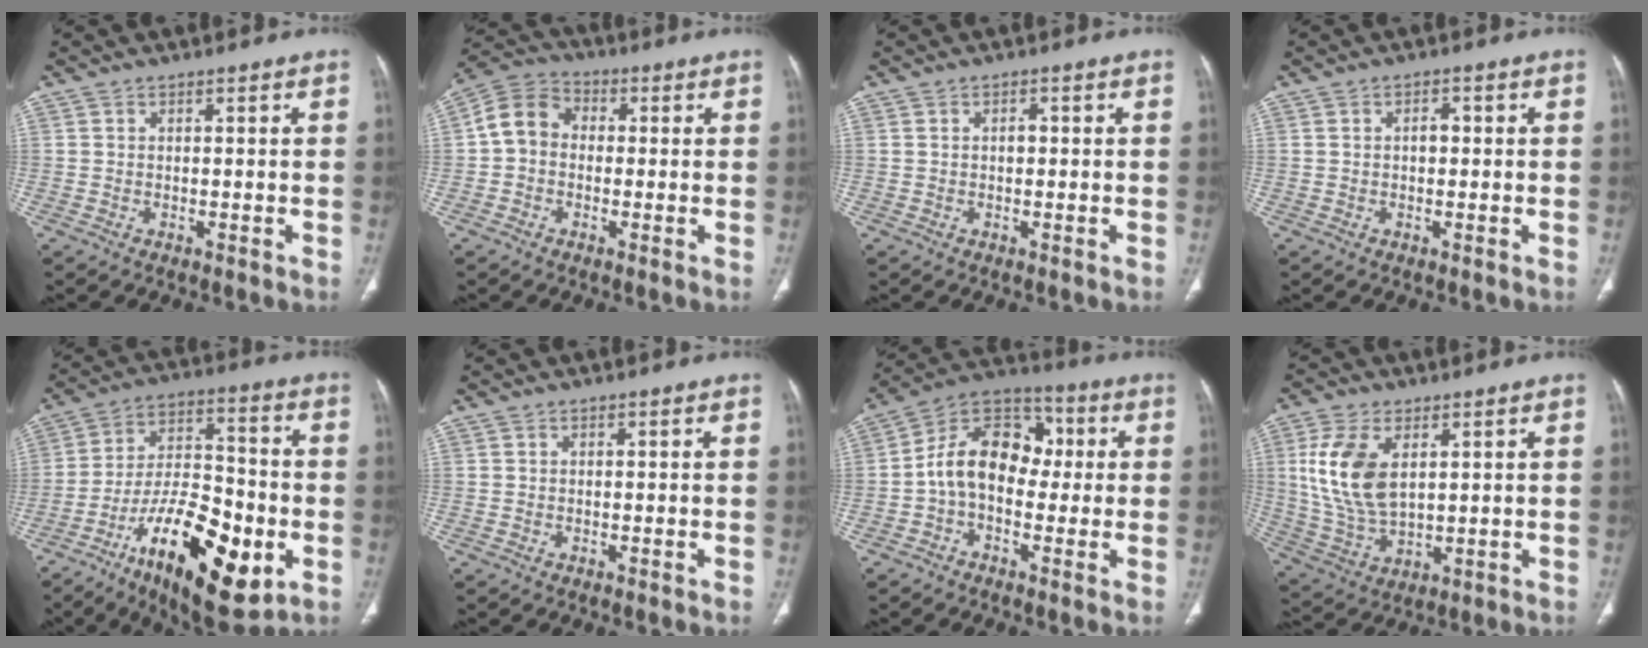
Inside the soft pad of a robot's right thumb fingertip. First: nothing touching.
{"total": 8.1, "force": [-0.1, 6.7, 4.6], "torque": [-0.072, 0.027, -0.019]}
{"total": 1.6, "force": [0.1, 1.0, 1.2], "torque": [-0.018, 0.006, 0.000]}
{"total": 2.3, "force": [0.1, 1.5, 1.7], "torque": [-0.025, 0.010, 0.000]}
{"total": 23.4, "force": [-8.6, 9.7, 19.5], "torque": [-0.304, 0.036, -0.133]}
{"total": 0.0}
{"total": 13.6, "force": [-0.4, 9.4, 9.8], "torque": [-0.137, 0.041, -0.022]}
{"total": 13.2, "force": [3.4, 7.4, 10.4], "torque": [-0.212, -0.012, 0.075]}